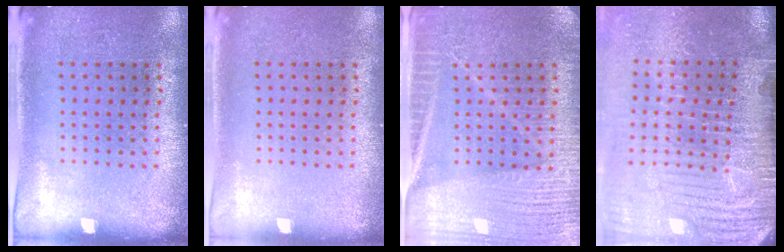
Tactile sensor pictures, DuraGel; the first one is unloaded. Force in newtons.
{"total": 0.0}
{"total": 4.1, "press": 3.9, "slide": 1.2}
{"total": 5.4, "press": 4.4, "slide": 3.2}